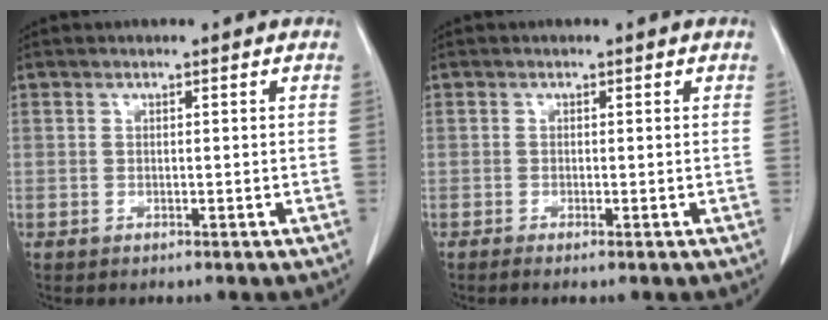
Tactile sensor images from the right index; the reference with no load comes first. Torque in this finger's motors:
{"motor_torque": [0.00, -0.05, -0.02, 0.01]}